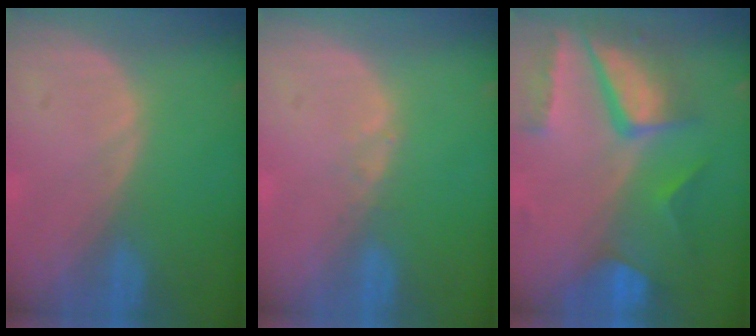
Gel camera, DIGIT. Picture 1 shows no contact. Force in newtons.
{"total": 0.8, "press": 0.7, "slide": 0.1}
{"total": 10.3, "press": 8.8, "slide": 5.4}